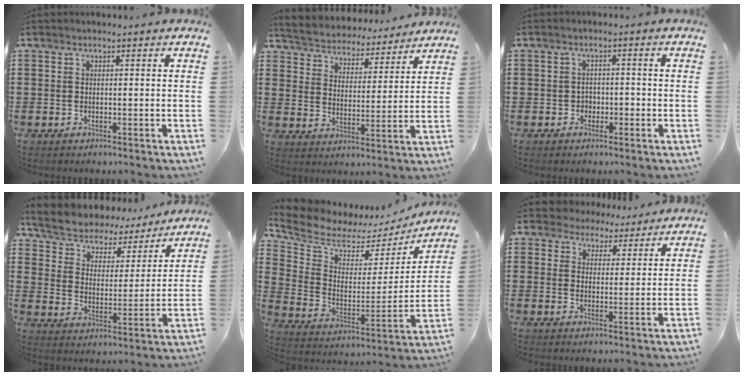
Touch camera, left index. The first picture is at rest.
{"total": 4.4, "force": [4.4, 0.3, -0.4], "torque": [-0.021, -0.037, 0.071]}
{"total": 1.7, "force": [-0.9, 1.4, 0.5], "torque": [-0.016, 0.002, -0.023]}
{"total": 4.7, "force": [4.6, 1.3, 0.2], "torque": [-0.033, -0.036, 0.073]}
{"total": 6.3, "force": [5.7, 2.5, 1.1], "torque": [-0.062, -0.048, 0.096]}
{"total": 4.4, "force": [4.0, 1.8, 0.0], "torque": [-0.024, -0.010, 0.074]}